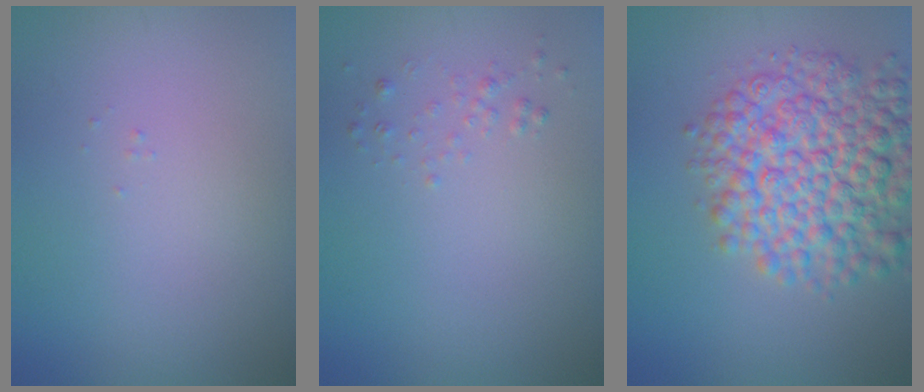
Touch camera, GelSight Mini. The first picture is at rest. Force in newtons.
{"total": 0.7, "press": 0.7, "slide": 0.1}
{"total": 9.0, "press": 9.0, "slide": 0.3}